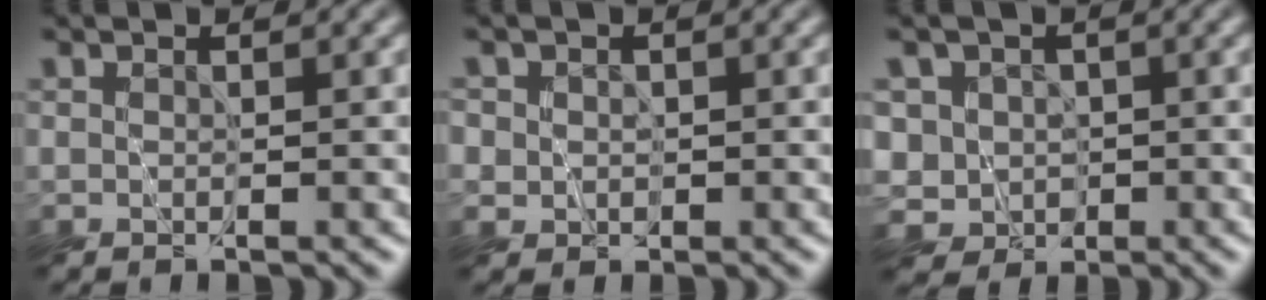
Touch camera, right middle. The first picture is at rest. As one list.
[{"total": 2.4, "force": [0.5, 2.2, 0.6], "torque": [-0.009, 0.012, -0.002]}, {"total": 3.2, "force": [-0.1, 3.1, 0.4], "torque": [-0.001, 0.001, -0.014]}]